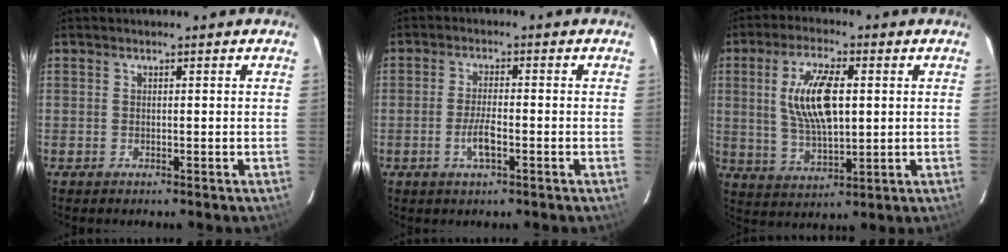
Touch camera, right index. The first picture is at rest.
{"total": 4.3, "force": [-1.8, 1.2, 3.8], "torque": [-0.078, -0.002, -0.033]}
{"total": 11.8, "force": [2.1, 4.8, 10.6], "torque": [-0.203, 0.004, 0.045]}